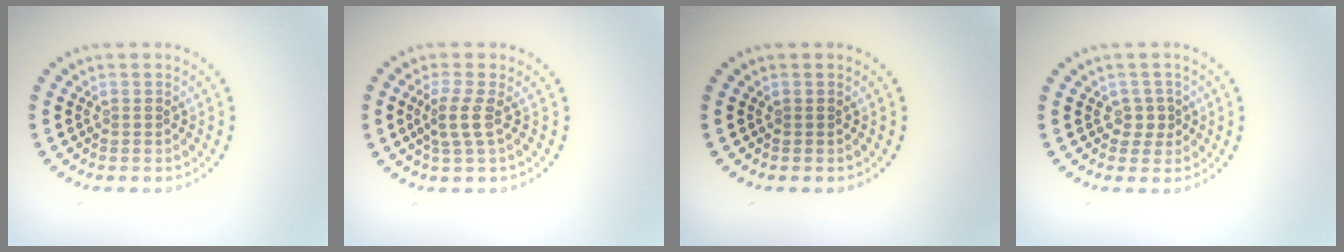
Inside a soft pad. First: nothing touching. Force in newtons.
{"total": 2.2, "press": 1.6, "slide": 1.5}
{"total": 0.0}
{"total": 1.7, "press": 1.3, "slide": 1.0}